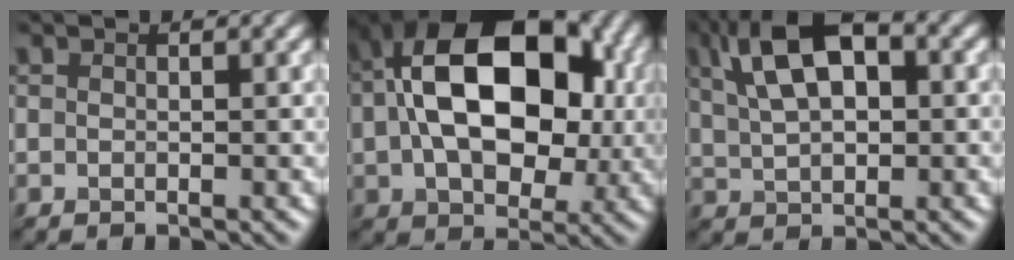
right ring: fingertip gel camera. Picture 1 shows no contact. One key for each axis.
{"total": 13.1, "fx": 1.4, "fy": 8.1, "fz": 10.1, "tx": -0.181, "ty": 0.018, "tz": 0.055}
{"total": 7.0, "fx": 2.7, "fy": 3.2, "fz": 5.6, "tx": -0.123, "ty": 0.035, "tz": 0.063}